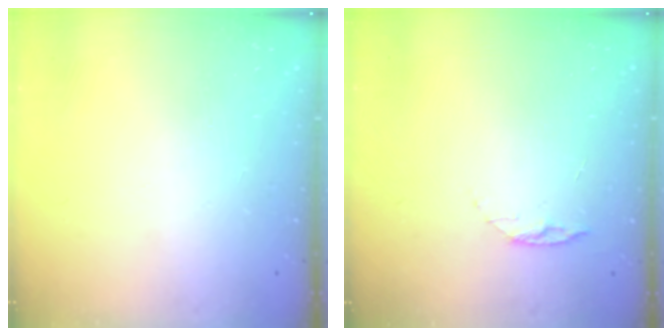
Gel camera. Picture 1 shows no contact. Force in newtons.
{"total": 4.9, "press": 4.8, "slide": 0.5}